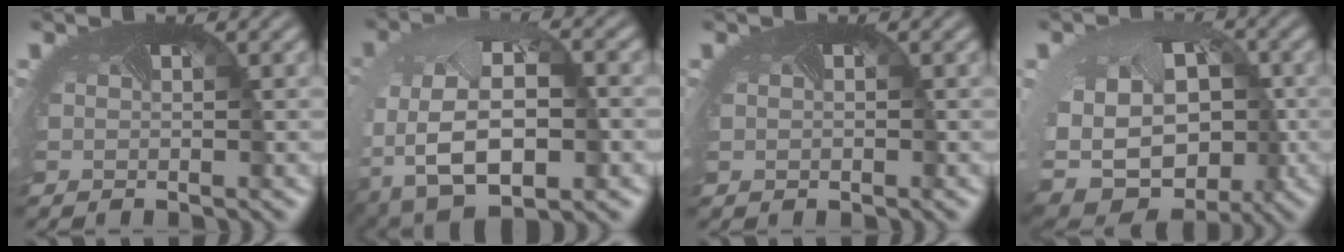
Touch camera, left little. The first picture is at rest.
{"total": 10.2, "force": [-4.0, 6.2, 7.1], "torque": [-0.150, -0.048, -0.042]}
{"total": 0.0}
{"total": 12.4, "force": [-2.2, 8.8, 8.5], "torque": [-0.167, -0.030, -0.009]}